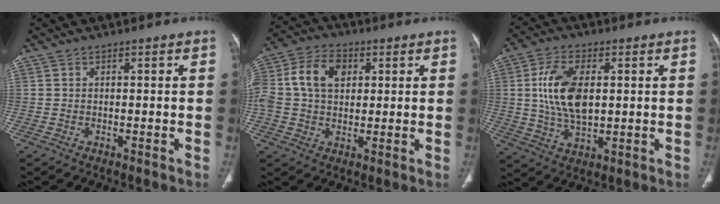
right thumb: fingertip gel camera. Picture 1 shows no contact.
{"total": 13.7, "force": [3.0, 10.0, 9.0], "torque": [-0.188, 0.018, 0.050]}
{"total": 11.9, "force": [1.7, 6.5, 9.9], "torque": [-0.185, -0.005, 0.035]}